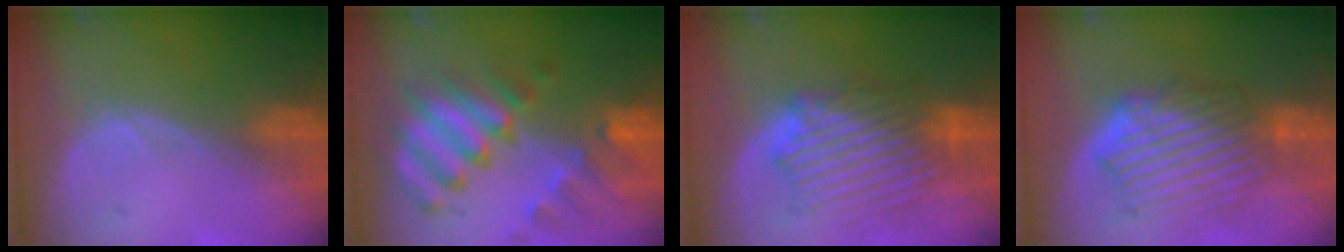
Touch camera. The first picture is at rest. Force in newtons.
{"total": 10.7, "press": 9.2, "slide": 5.5}
{"total": 8.5, "press": 8.1, "slide": 2.6}
{"total": 8.4, "press": 7.8, "slide": 3.1}